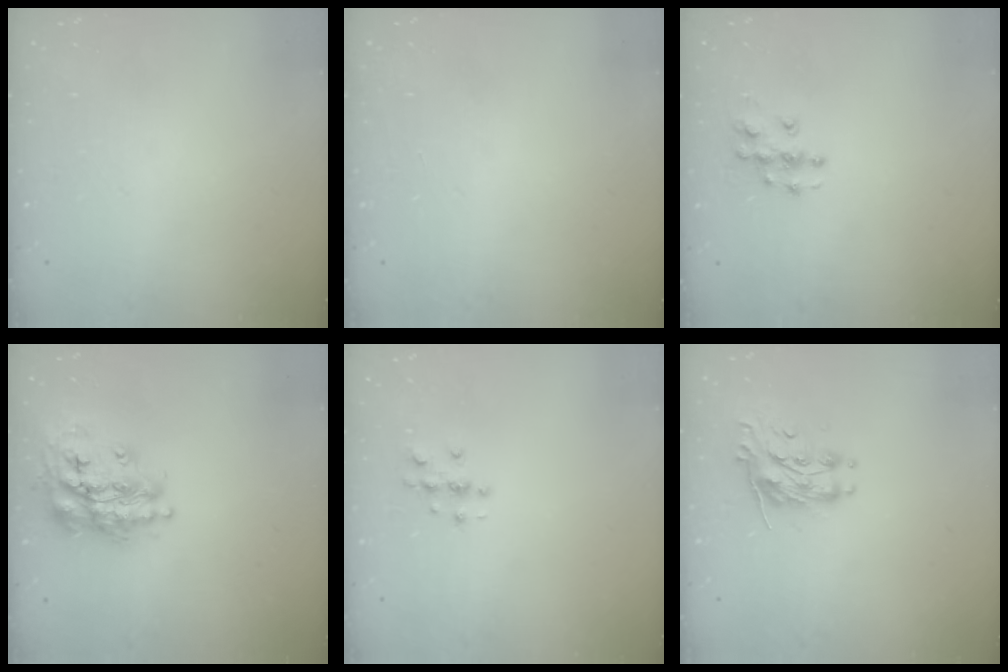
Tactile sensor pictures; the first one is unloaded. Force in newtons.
{"total": 0.0}
{"total": 6.6, "press": 6.6, "slide": 0.3}
{"total": 17.7, "press": 17.6, "slide": 1.5}
{"total": 2.7, "press": 2.7, "slide": 0.3}
{"total": 10.4, "press": 10.4, "slide": 0.5}